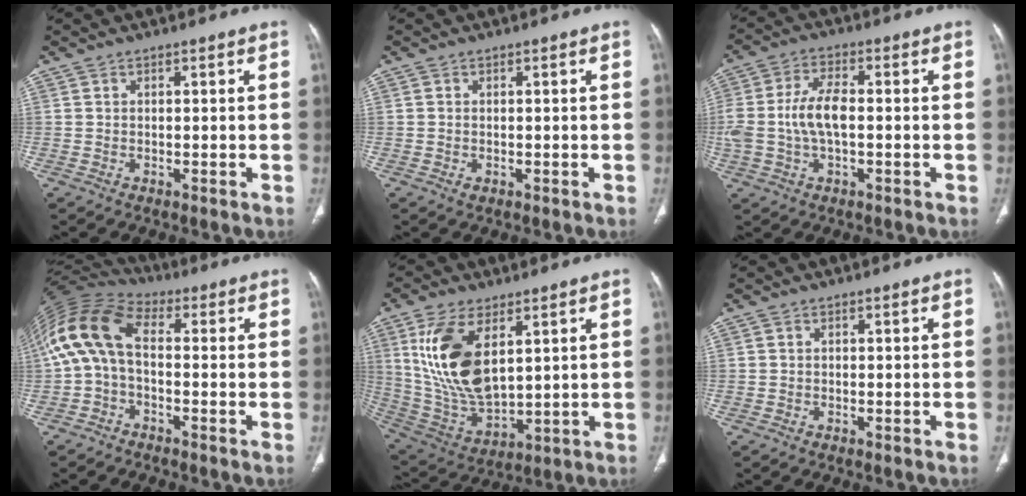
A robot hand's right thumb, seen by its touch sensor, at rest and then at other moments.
{"total": 0.8, "force": [-0.2, 0.6, 0.5], "torque": [-0.009, -0.001, -0.001]}
{"total": 8.5, "force": [-0.6, 4.2, 7.4], "torque": [-0.164, 0.020, -0.012]}
{"total": 12.5, "force": [-0.2, 7.1, 10.3], "torque": [-0.213, 0.038, -0.020]}
{"total": 16.9, "force": [5.5, 8.4, 13.5], "torque": [-0.263, -0.026, 0.122]}
{"total": 0.0}